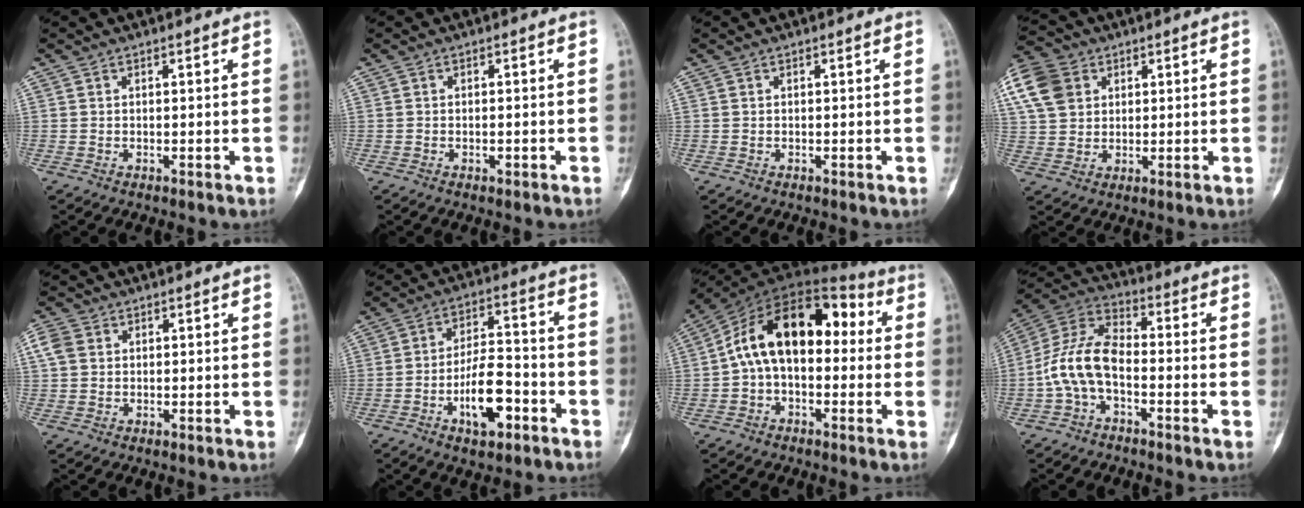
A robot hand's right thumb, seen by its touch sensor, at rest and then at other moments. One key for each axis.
{"total": 1.0, "fx": -0.5, "fy": 0.4, "fz": 0.8, "tx": -0.016, "ty": 0.004, "tz": -0.005}
{"total": 0.0}
{"total": 13.1, "fx": 4.7, "fy": 10.1, "fz": 6.8, "tx": -0.139, "ty": 0.009, "tz": 0.085}
{"total": 3.6, "fx": 1.0, "fy": 3.0, "fz": 1.9, "tx": -0.047, "ty": 0.009, "tz": 0.019}
{"total": 11.1, "fx": -4.8, "fy": 4.9, "fz": 8.8, "tx": -0.142, "ty": 0.034, "tz": -0.078}
{"total": 16.8, "fx": 1.0, "fy": 10.2, "fz": 13.4, "tx": -0.197, "ty": 0.056, "tz": 0.002}
{"total": 10.8, "fx": -2.7, "fy": 5.8, "fz": 8.7, "tx": -0.174, "ty": 0.040, "tz": -0.064}